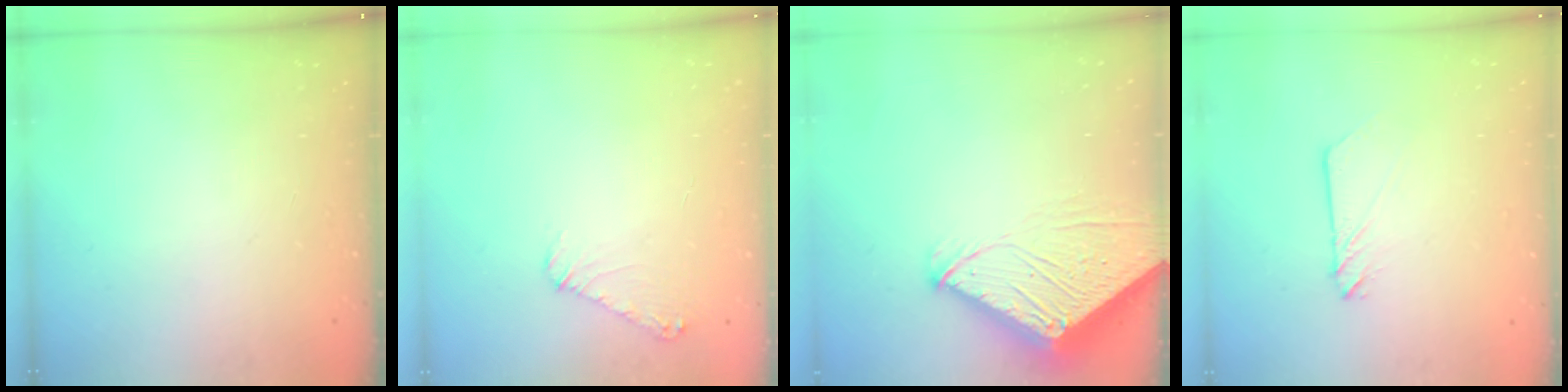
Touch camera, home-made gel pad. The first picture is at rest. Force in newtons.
{"total": 6.4, "press": 6.4, "slide": 0.7}
{"total": 7.1, "press": 7.1, "slide": 0.8}
{"total": 2.4, "press": 2.4, "slide": 0.2}